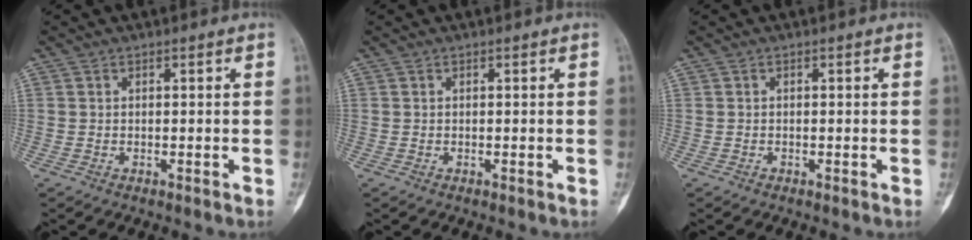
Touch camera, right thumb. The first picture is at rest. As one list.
[{"total": 0.0}, {"total": 0.0}]